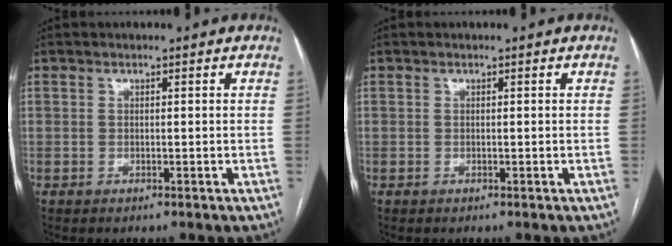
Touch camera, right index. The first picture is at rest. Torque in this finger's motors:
{"motor_torque": [-0.01, 0.01, 0.00, 0.01]}